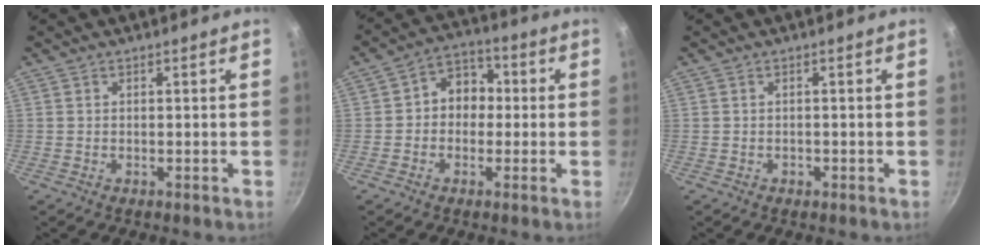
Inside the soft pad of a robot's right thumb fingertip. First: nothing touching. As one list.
[{"total": 7.6, "force": [-0.1, 6.4, 4.2], "torque": [-0.014, 0.023, -0.018]}, {"total": 0.7, "force": [-0.3, 0.6, 0.3], "torque": [-0.003, 0.002, -0.004]}]